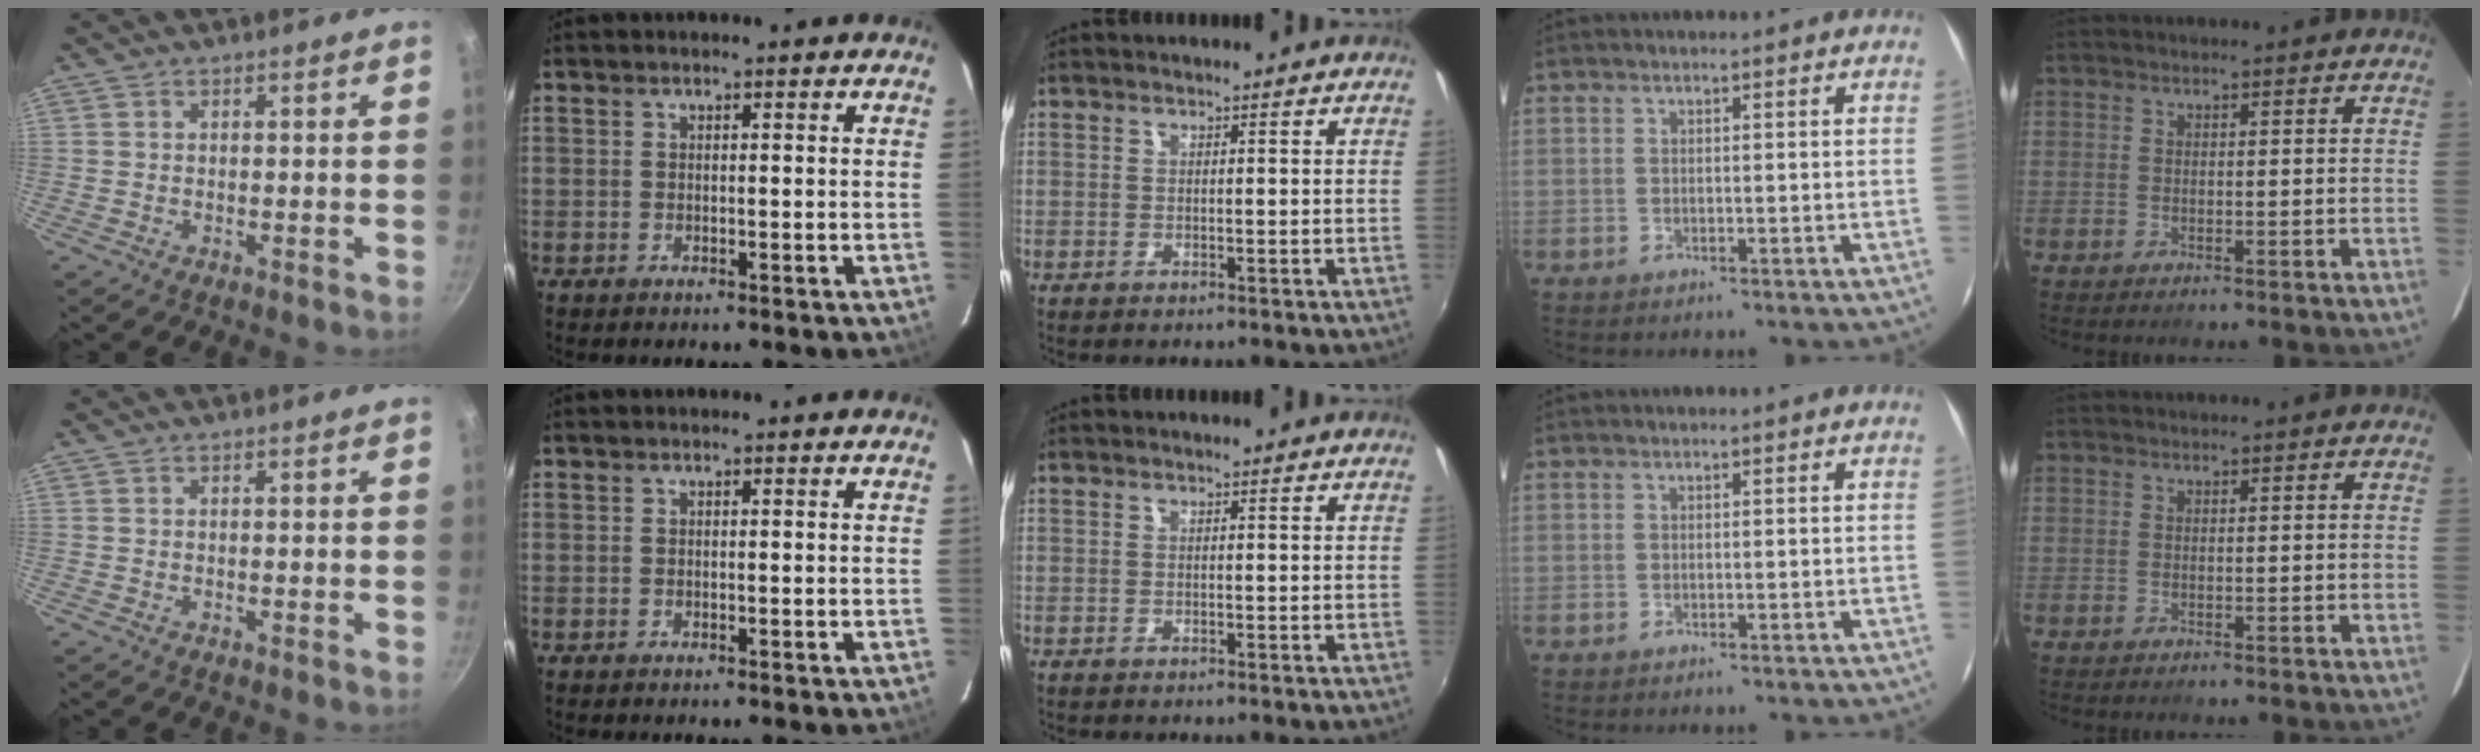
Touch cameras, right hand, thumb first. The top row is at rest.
{}